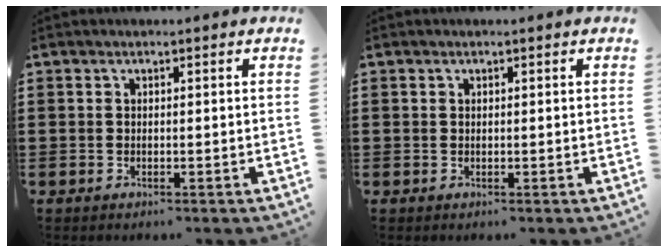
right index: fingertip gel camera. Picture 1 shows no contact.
{"total": 0.0}